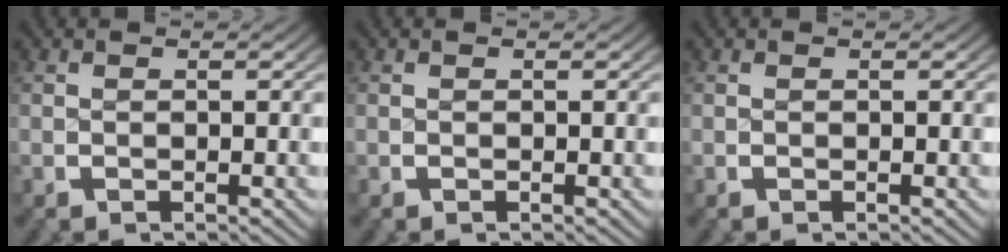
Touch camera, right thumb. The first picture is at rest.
{"total": 0.0}
{"total": 0.0}